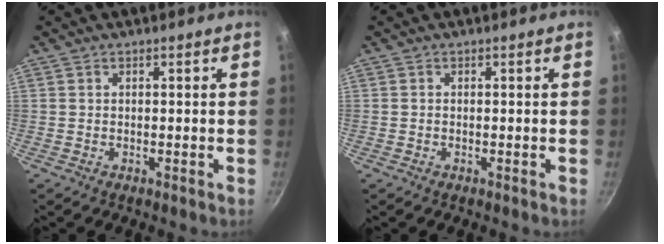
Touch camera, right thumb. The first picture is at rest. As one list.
[{"total": 0.0}]